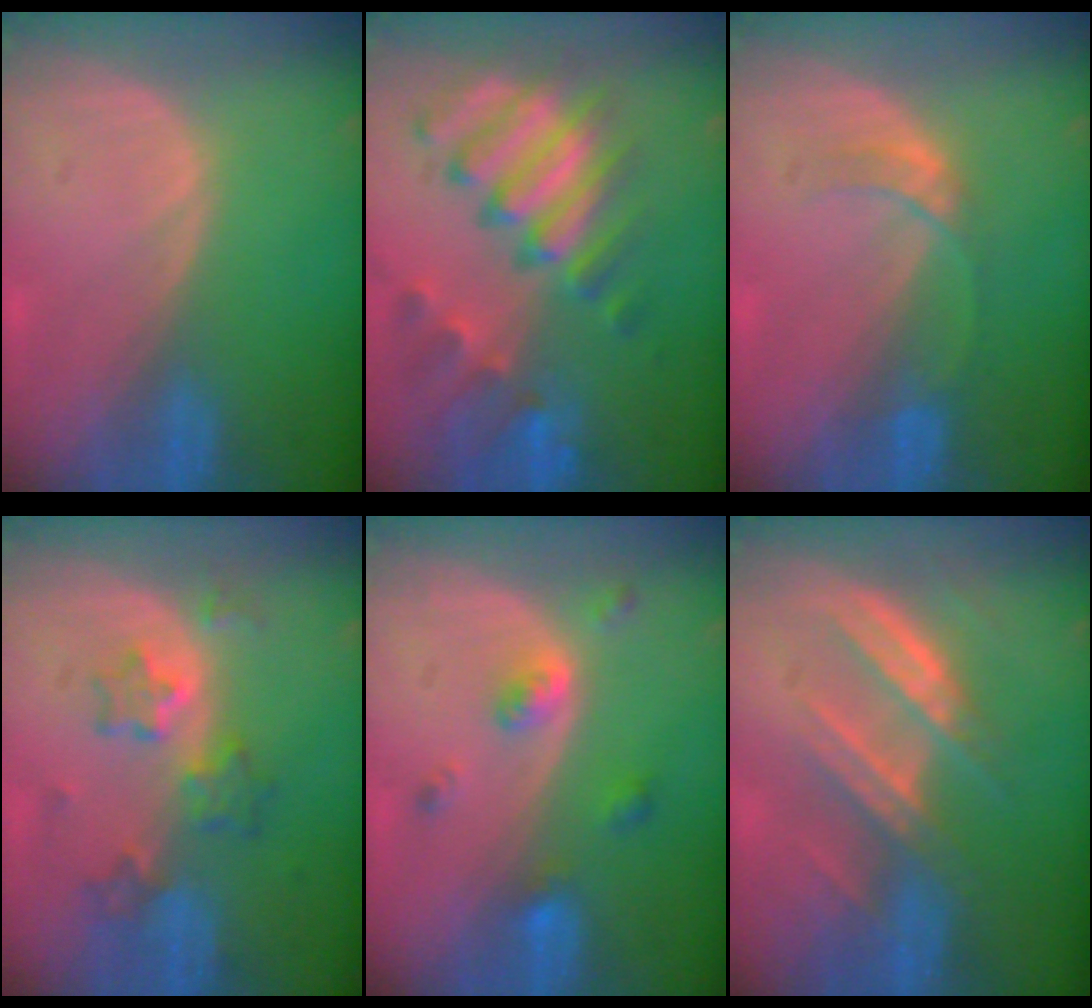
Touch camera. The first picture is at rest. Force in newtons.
{"total": 11.6, "press": 10.0, "slide": 5.8}
{"total": 3.0, "press": 3.0, "slide": 0.3}
{"total": 6.9, "press": 6.1, "slide": 3.0}
{"total": 4.4, "press": 4.1, "slide": 1.7}
{"total": 7.0, "press": 6.9, "slide": 1.1}